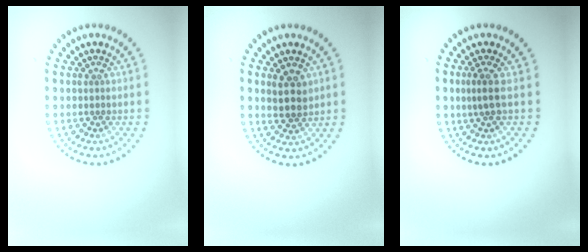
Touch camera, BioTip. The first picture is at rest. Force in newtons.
{"total": 2.5, "press": 2.4, "slide": 0.9}
{"total": 1.7, "press": 1.3, "slide": 1.1}